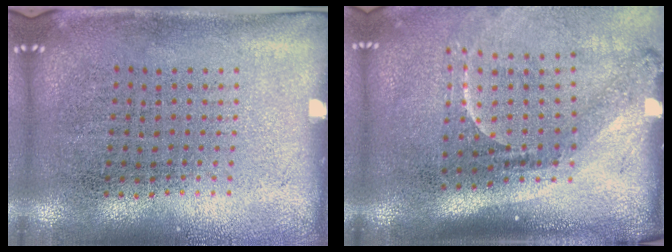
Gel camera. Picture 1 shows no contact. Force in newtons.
{"total": 2.2, "press": 1.5, "slide": 1.6}